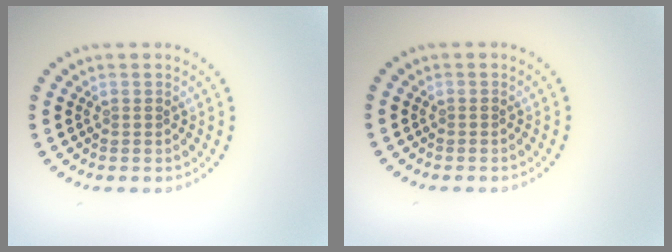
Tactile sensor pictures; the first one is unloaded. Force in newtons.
{"total": 0.0}